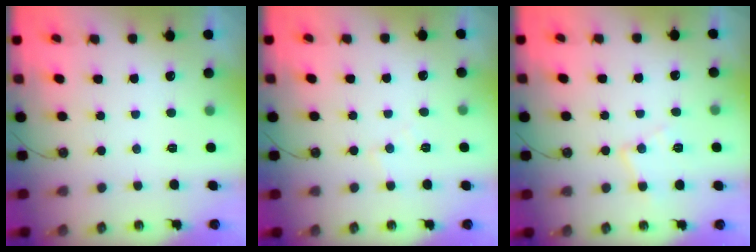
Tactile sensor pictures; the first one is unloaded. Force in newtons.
{"total": 4.9, "press": 4.8, "slide": 0.8}
{"total": 8.3, "press": 8.3, "slide": 0.6}